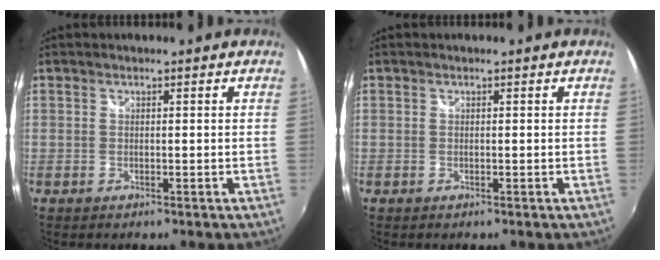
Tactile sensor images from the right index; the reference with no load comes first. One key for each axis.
{"total": 0.0}